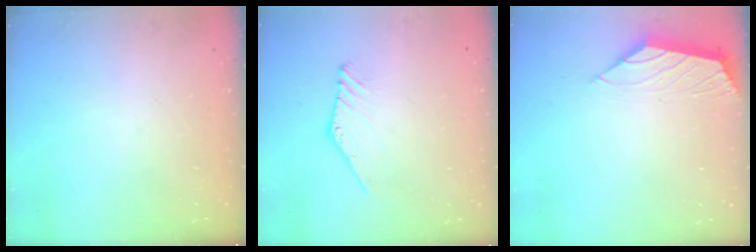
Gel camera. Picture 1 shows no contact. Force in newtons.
{"total": 2.0, "press": 2.0, "slide": 0.0}
{"total": 1.4, "press": 1.3, "slide": 0.5}